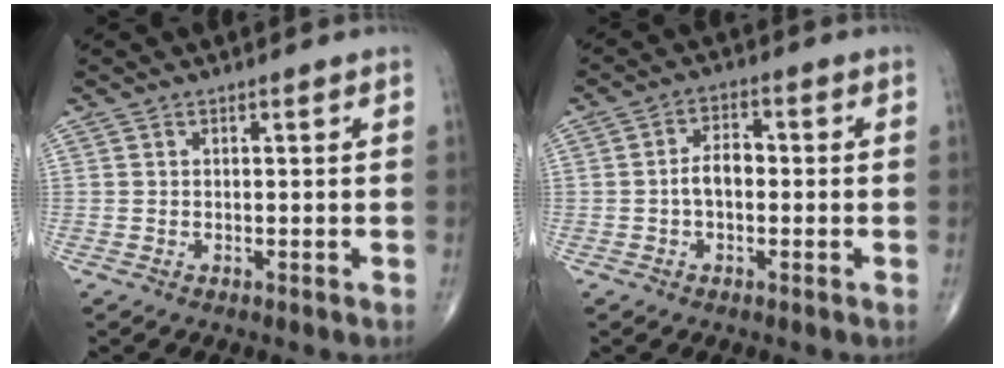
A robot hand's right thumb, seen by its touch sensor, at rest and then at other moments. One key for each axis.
{"total": 4.6, "fx": -0.6, "fy": 2.8, "fz": 3.6, "tx": -0.057, "ty": 0.019, "tz": -0.017}